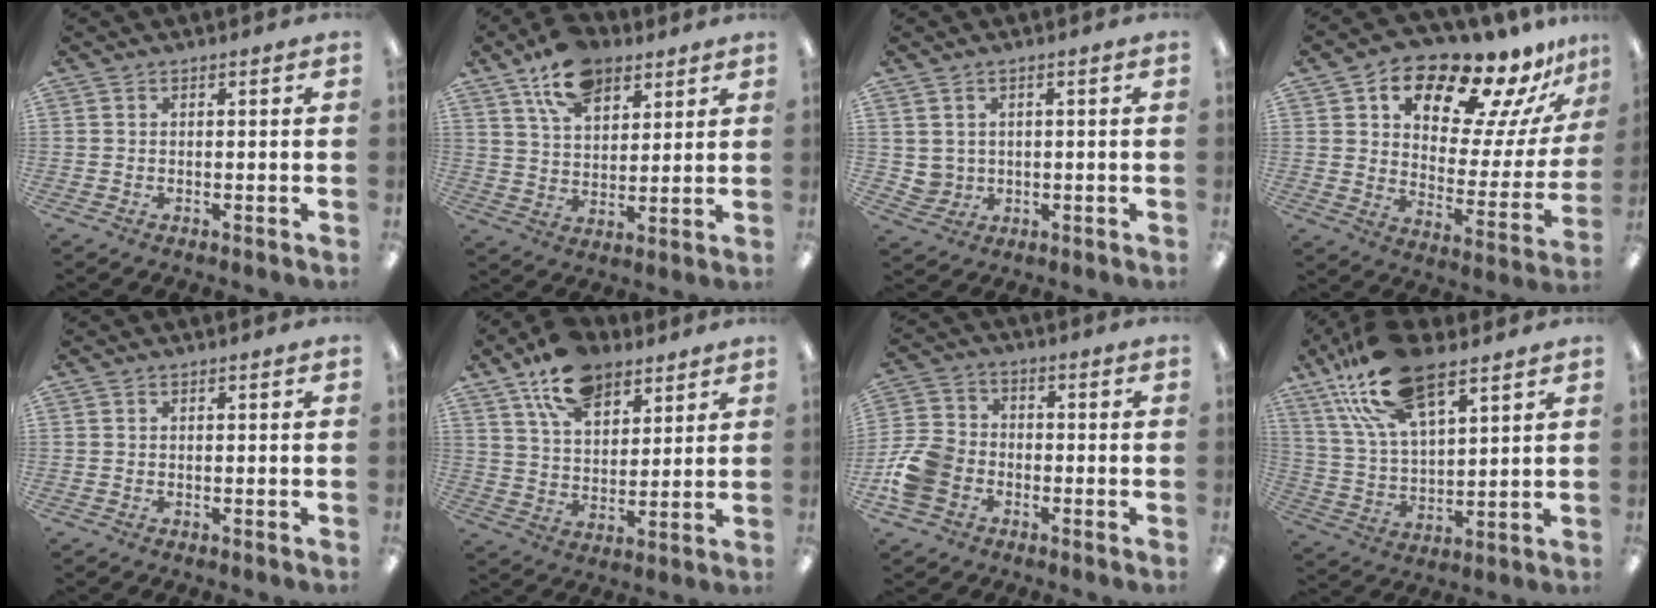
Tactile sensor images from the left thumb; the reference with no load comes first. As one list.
[{"total": 13.2, "force": [8.4, 7.4, 7.1], "torque": [-0.119, -0.026, 0.152]}, {"total": 3.2, "force": [1.3, 2.9, 0.2], "torque": [-0.014, 0.001, 0.026]}, {"total": 16.9, "force": [13.0, 6.2, 8.8], "torque": [-0.141, -0.102, 0.214]}, {"total": 0.0}, {"total": 14.1, "force": [9.4, 7.8, 7.2], "torque": [-0.124, -0.035, 0.172]}, {"total": 10.2, "force": [-4.0, 7.9, 5.1], "torque": [-0.099, 0.035, -0.071]}, {"total": 19.9, "force": [12.9, 8.2, 12.7], "torque": [-0.248, -0.043, 0.225]}]